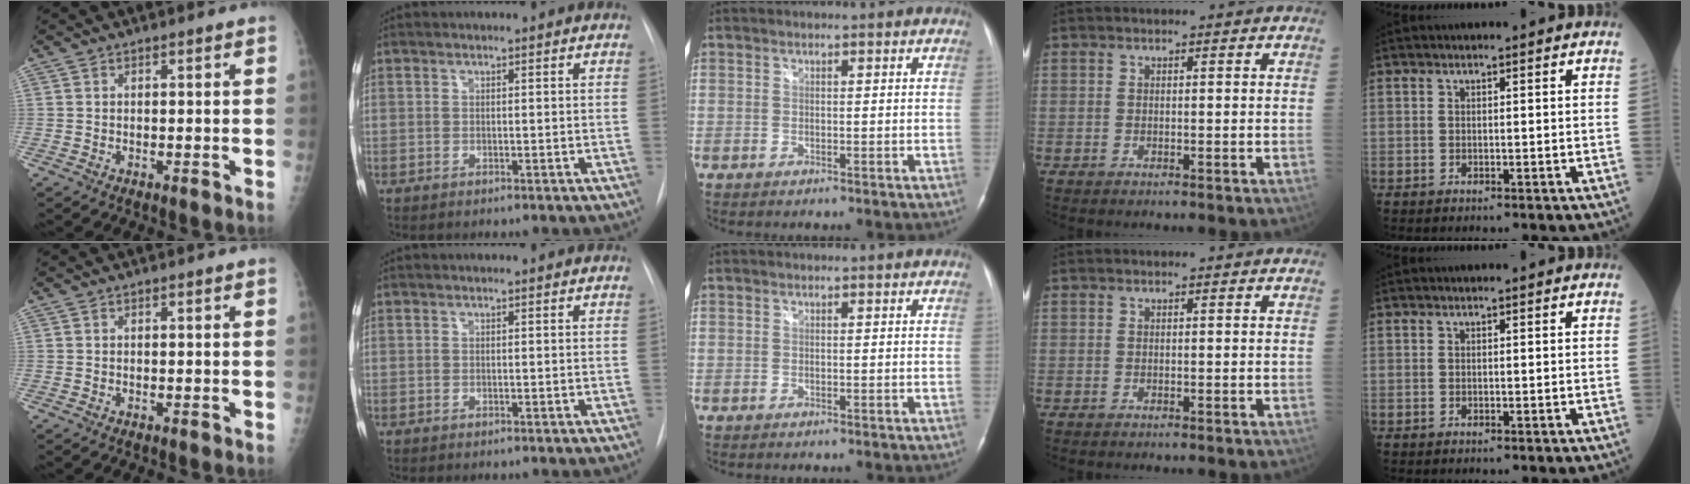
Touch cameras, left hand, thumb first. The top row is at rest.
{}